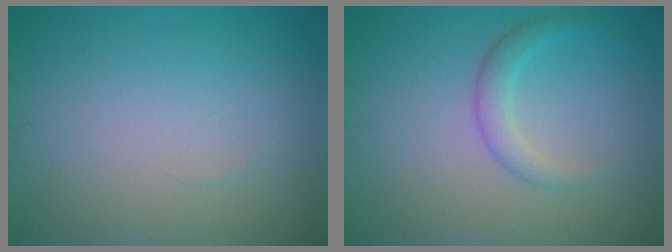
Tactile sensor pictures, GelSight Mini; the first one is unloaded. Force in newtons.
{"total": 2.1, "press": 2.1, "slide": 0.1}